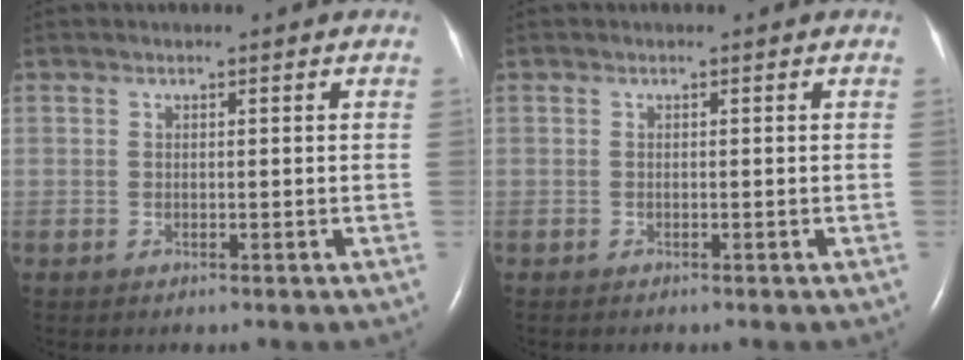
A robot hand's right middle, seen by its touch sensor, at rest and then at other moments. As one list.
[{"total": 0.0}]